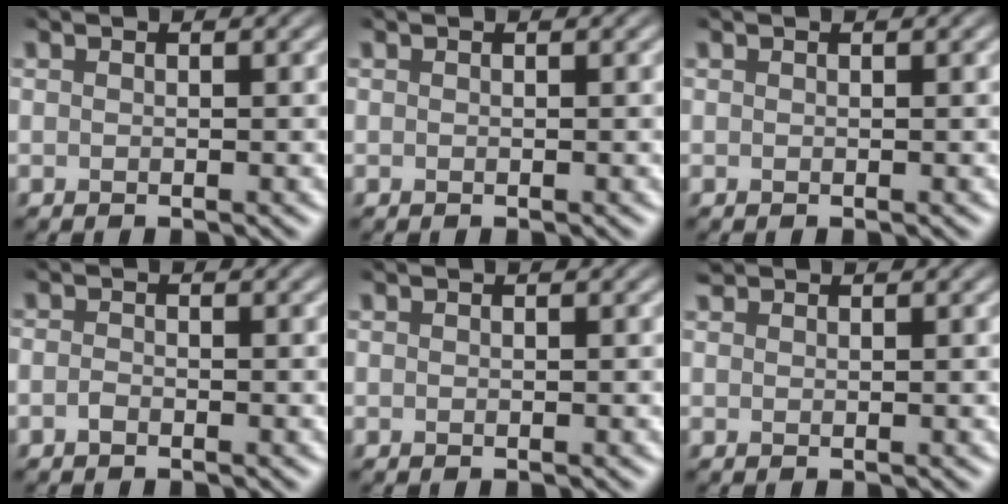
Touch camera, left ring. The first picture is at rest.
{"total": 0.0}
{"total": 0.0}
{"total": 0.8, "force": [-0.5, 0.3, 0.5], "torque": [-0.010, 0.000, -0.012]}
{"total": 0.0}
{"total": 0.5, "force": [0.5, 0.1, 0.0], "torque": [0.000, 0.002, 0.012]}